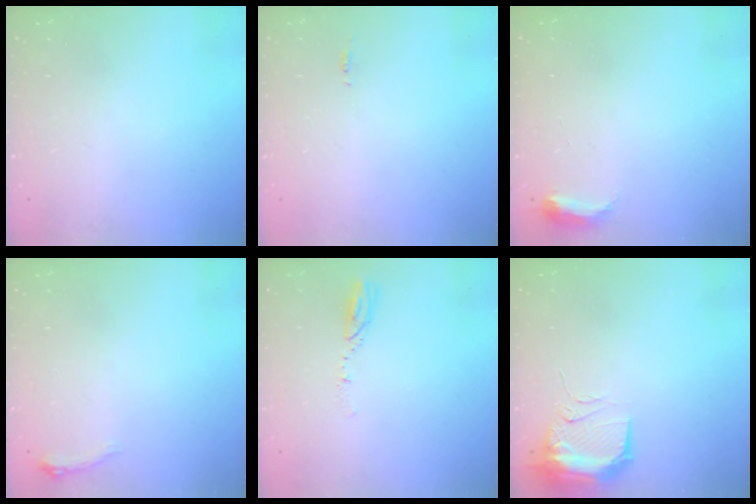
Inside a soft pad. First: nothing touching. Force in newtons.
{"total": 13.4, "press": 4.9, "slide": 12.4}
{"total": 4.1, "press": 4.1, "slide": 0.6}
{"total": 4.7, "press": 4.6, "slide": 0.6}
{"total": 3.9, "press": 3.9, "slide": 0.3}
{"total": 11.5, "press": 11.3, "slide": 2.4}